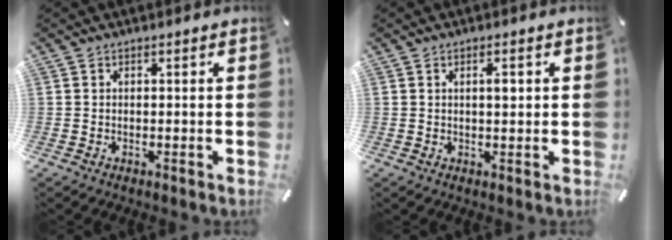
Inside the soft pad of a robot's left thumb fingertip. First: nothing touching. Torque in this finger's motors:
{"motor_torque": [0.02, 0.16, 0.15, 0.15, 0.04]}